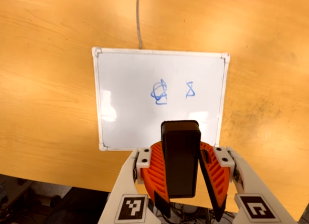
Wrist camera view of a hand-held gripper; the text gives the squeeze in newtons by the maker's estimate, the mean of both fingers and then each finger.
{"total": 7.8, "left": 8.0, "right": 7.6}